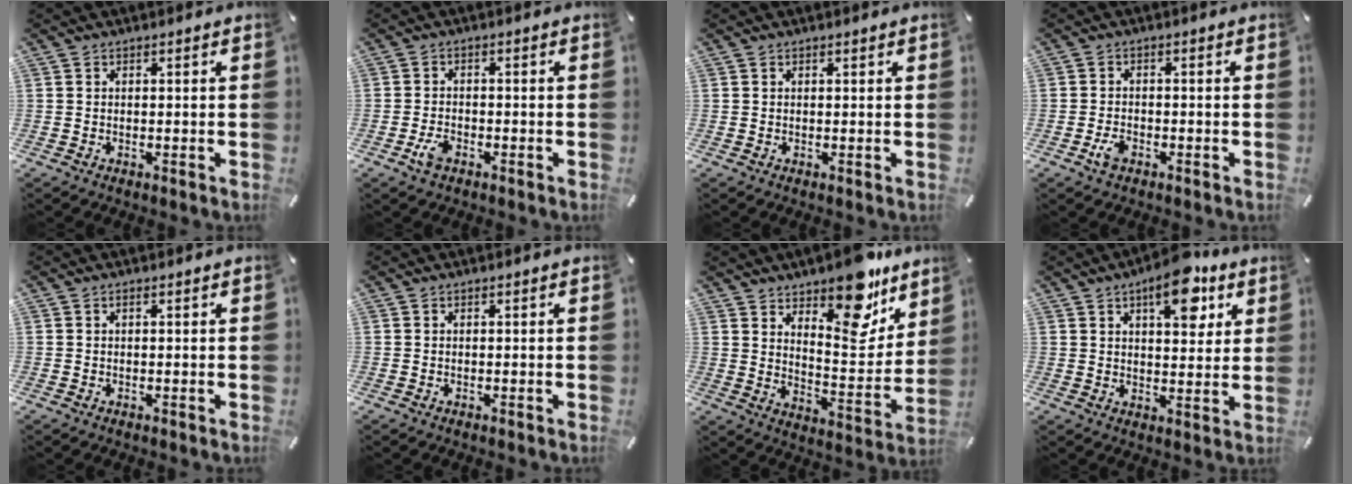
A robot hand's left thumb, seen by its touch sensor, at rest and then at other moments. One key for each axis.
{"total": 3.4, "fx": -1.9, "fy": 2.0, "fz": 2.1, "tx": -0.057, "ty": 0.000, "tz": -0.038}
{"total": 0.0}
{"total": 2.8, "fx": -1.5, "fy": 1.7, "fz": 1.7, "tx": -0.046, "ty": 0.001, "tz": -0.030}
{"total": 0.5, "fx": 0.1, "fy": 0.1, "fz": 0.5, "tx": -0.010, "ty": 0.001, "tz": 0.002}
{"total": 0.0}
{"total": 15.7, "fx": 12.5, "fy": 6.3, "fz": 7.2, "tx": -0.076, "ty": -0.110, "tz": 0.212}
{"total": 12.1, "fx": 6.7, "fy": 5.7, "fz": 8.3, "tx": -0.103, "ty": -0.030, "tz": 0.110}